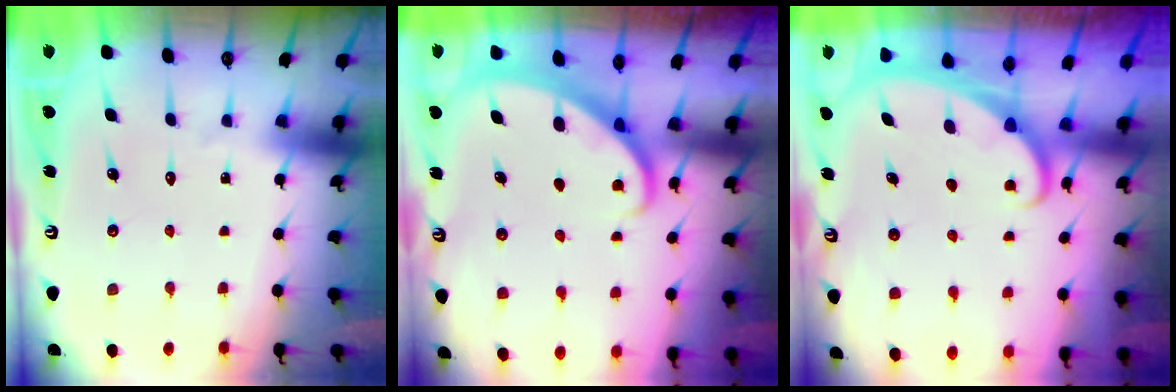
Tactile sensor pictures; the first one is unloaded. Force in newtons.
{"total": 1.9, "press": 1.9, "slide": 0.2}
{"total": 1.8, "press": 1.8, "slide": 0.1}